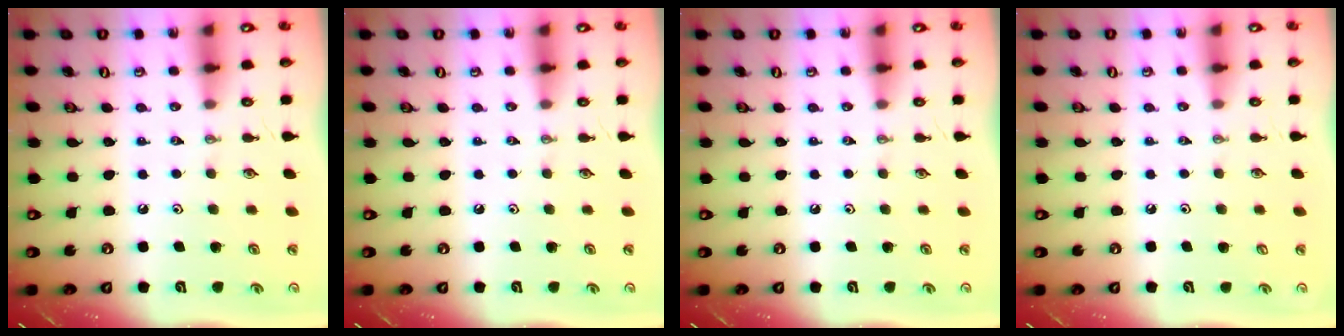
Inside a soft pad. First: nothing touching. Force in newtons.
{"total": 0.0}
{"total": 0.0}
{"total": 0.7, "press": 0.1, "slide": 0.7}